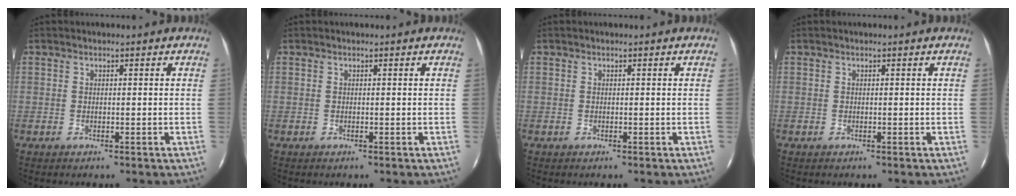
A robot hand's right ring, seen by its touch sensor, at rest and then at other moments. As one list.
[{"total": 0.0}, {"total": 0.0}, {"total": 0.0}]